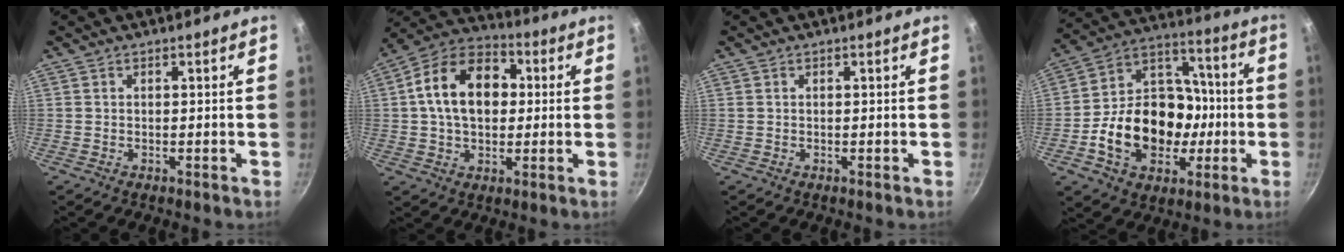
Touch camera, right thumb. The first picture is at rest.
{"total": 16.0, "force": [2.0, 11.1, 11.4], "torque": [-0.156, 0.026, 0.017]}
{"total": 0.0}
{"total": 21.3, "force": [-4.5, 16.2, 13.1], "torque": [-0.180, 0.051, -0.072]}